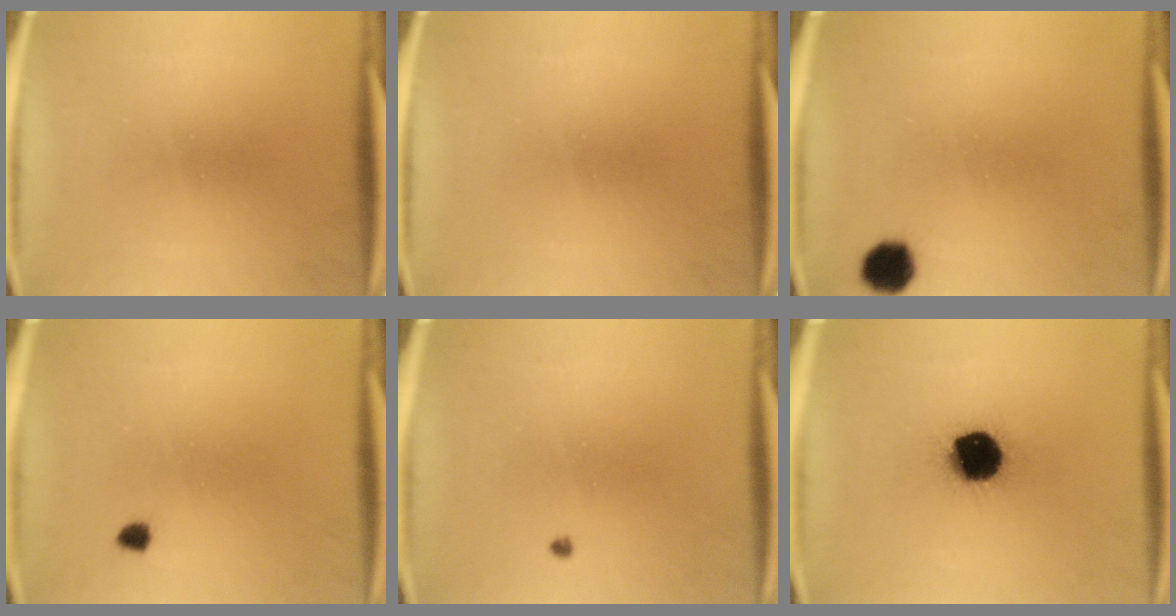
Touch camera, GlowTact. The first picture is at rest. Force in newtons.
{"total": 0.0}
{"total": 5.0}
{"total": 1.2}
{"total": 0.7}
{"total": 16.1}